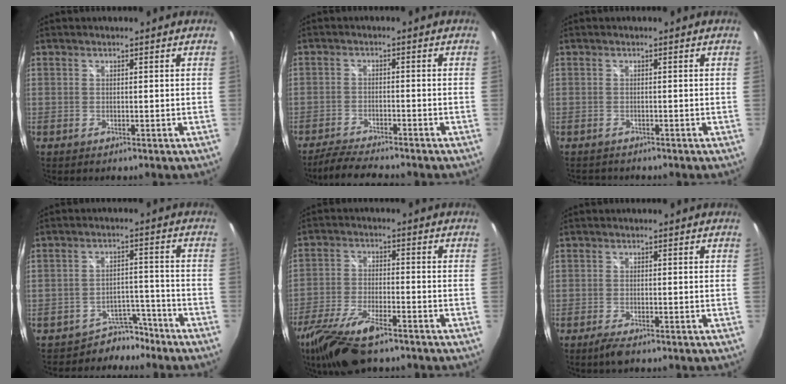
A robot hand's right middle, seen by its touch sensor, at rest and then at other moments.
{"total": 7.3, "force": [-6.7, 1.0, 2.9], "torque": [-0.082, -0.014, -0.114]}
{"total": 2.1, "force": [-2.0, 0.7, 0.4], "torque": [-0.010, -0.011, -0.031]}
{"total": 5.9, "force": [-5.1, 3.1, 0.0], "torque": [0.003, 0.025, -0.074]}
{"total": 14.8, "force": [-10.7, 4.5, 9.1], "torque": [-0.203, -0.037, -0.200]}
{"total": 2.8, "force": [-1.9, 0.6, 2.0], "torque": [-0.045, -0.010, -0.036]}